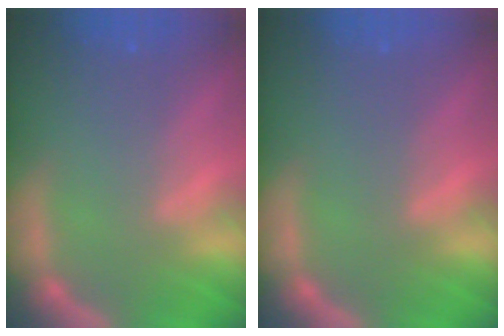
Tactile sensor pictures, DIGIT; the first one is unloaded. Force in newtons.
{"total": 0.0}